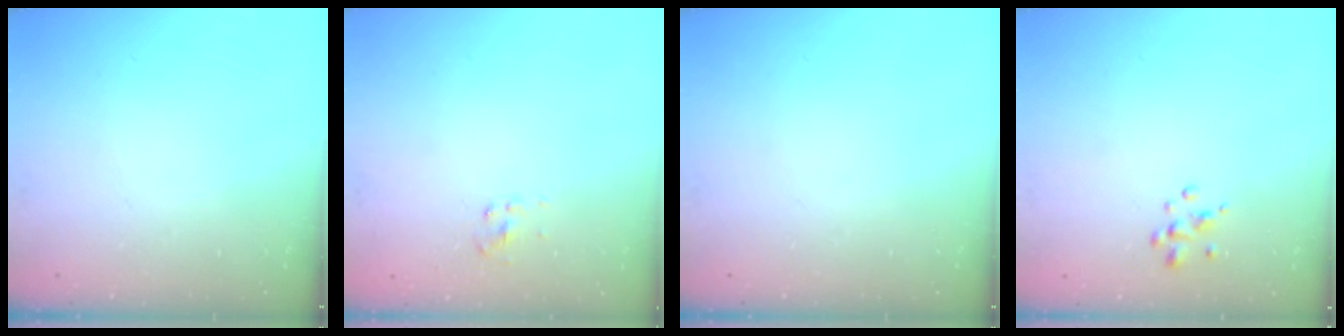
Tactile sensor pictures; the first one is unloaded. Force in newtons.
{"total": 2.6, "press": 2.4, "slide": 0.8}
{"total": 0.0}
{"total": 2.3, "press": 2.2, "slide": 0.3}